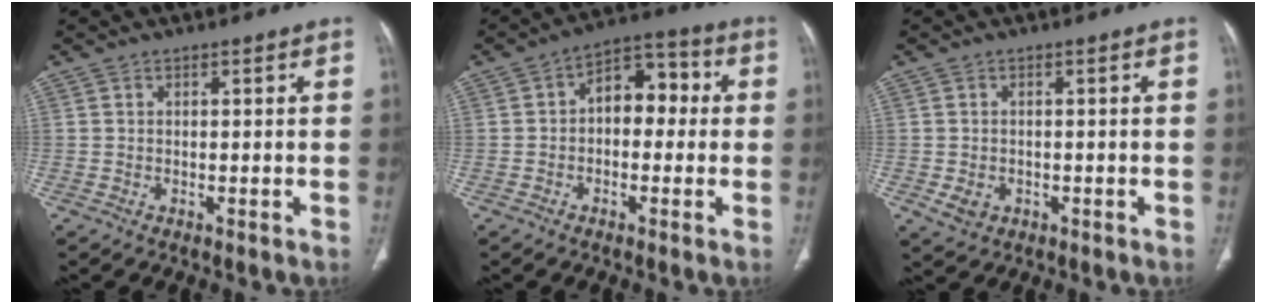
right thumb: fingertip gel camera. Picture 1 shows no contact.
{"total": 9.0, "force": [0.2, 5.9, 6.8], "torque": [-0.065, 0.035, -0.010]}
{"total": 3.0, "force": [-0.9, 2.5, 1.6], "torque": [-0.025, 0.001, -0.005]}